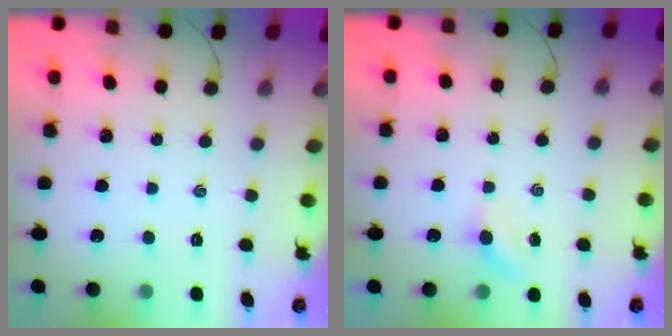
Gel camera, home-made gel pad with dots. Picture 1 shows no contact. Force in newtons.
{"total": 4.0, "press": 3.8, "slide": 1.2}